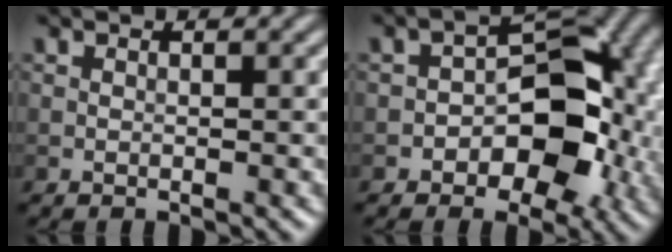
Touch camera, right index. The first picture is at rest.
{"total": 8.7, "force": [-2.1, 5.4, 6.5], "torque": [-0.067, 0.010, -0.042]}